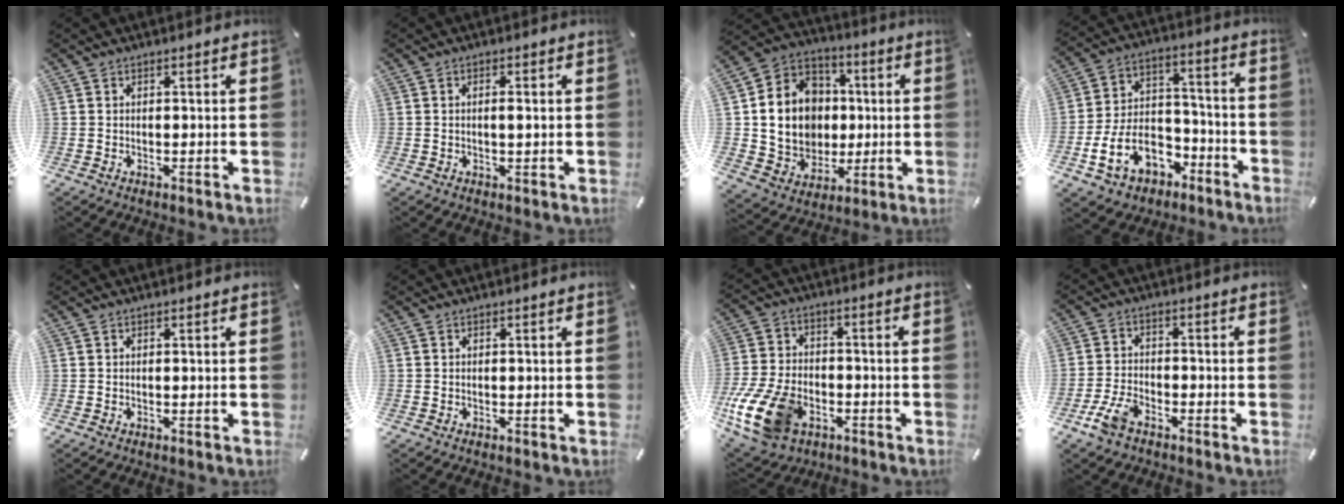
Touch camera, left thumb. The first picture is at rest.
{"total": 1.8, "force": [0.2, 0.5, 1.7], "torque": [-0.034, 0.000, 0.004]}
{"total": 15.6, "force": [0.5, 14.2, 6.4], "torque": [-0.129, 0.001, 0.021]}
{"total": 14.2, "force": [-5.9, 10.5, 7.4], "torque": [-0.145, 0.038, -0.097]}
{"total": 0.0}
{"total": 0.0}
{"total": 16.1, "force": [-6.6, 10.7, 10.1], "torque": [-0.205, 0.039, -0.106]}
{"total": 6.4, "force": [-3.9, 3.7, 3.4], "torque": [-0.083, 0.013, -0.076]}